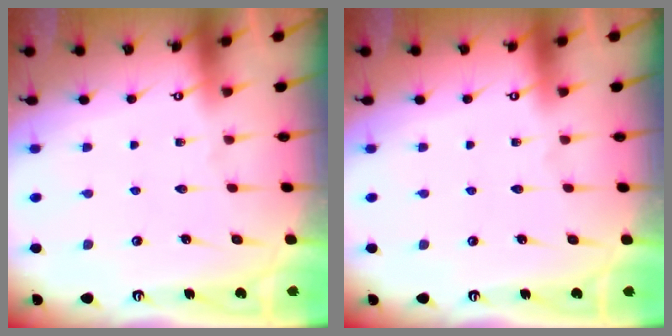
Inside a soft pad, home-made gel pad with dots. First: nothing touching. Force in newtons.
{"total": 0.0}